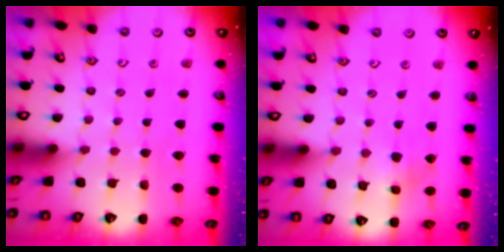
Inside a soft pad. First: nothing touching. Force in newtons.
{"total": 2.4, "press": 2.3, "slide": 0.6}